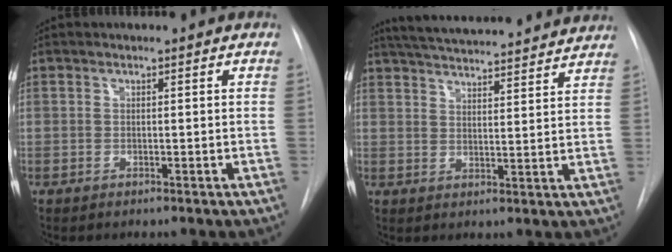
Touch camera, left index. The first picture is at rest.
{"total": 26.2, "force": [24.1, 3.3, 9.9], "torque": [-0.171, -0.014, 0.311]}